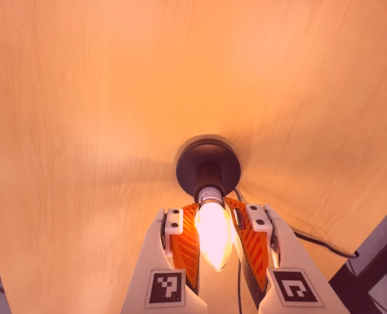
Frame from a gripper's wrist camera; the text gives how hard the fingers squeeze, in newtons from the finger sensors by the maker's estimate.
{"total": 18.5, "left": 23.3, "right": 13.7}